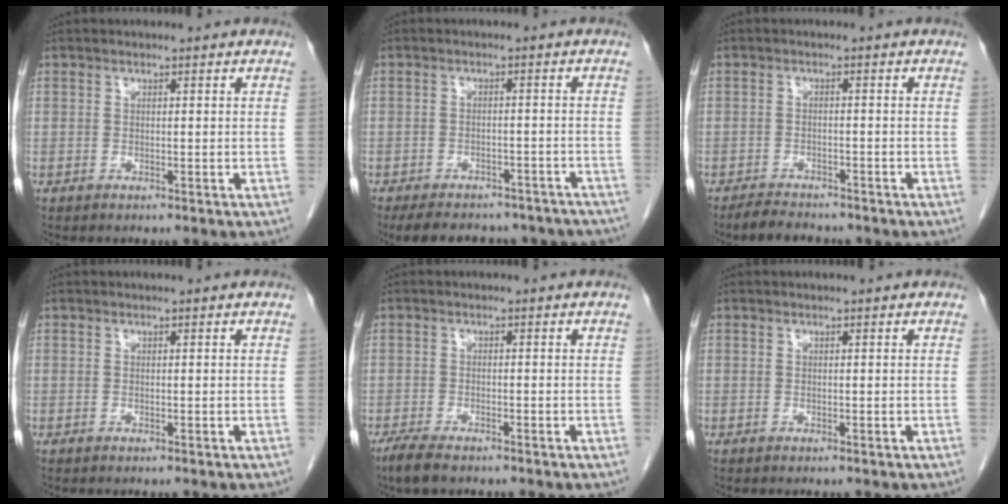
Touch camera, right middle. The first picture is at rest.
{"total": 16.5, "force": [-14.1, 6.4, 5.8], "torque": [-0.116, -0.005, -0.161]}
{"total": 4.1, "force": [-3.7, 1.1, 1.4], "torque": [-0.032, -0.010, -0.060]}
{"total": 0.0}
{"total": 3.9, "force": [-3.0, 0.9, 2.4], "torque": [-0.055, -0.012, -0.049]}
{"total": 0.0}